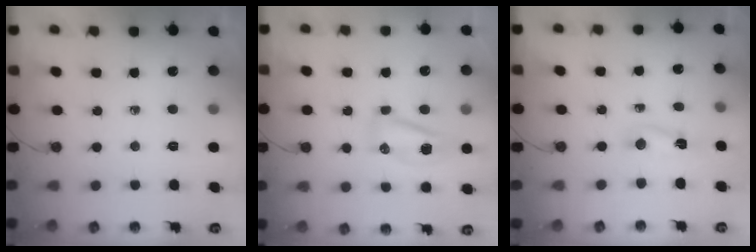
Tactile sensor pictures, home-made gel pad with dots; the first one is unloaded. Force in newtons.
{"total": 7.0, "press": 7.0, "slide": 0.6}
{"total": 2.4, "press": 2.4, "slide": 0.6}